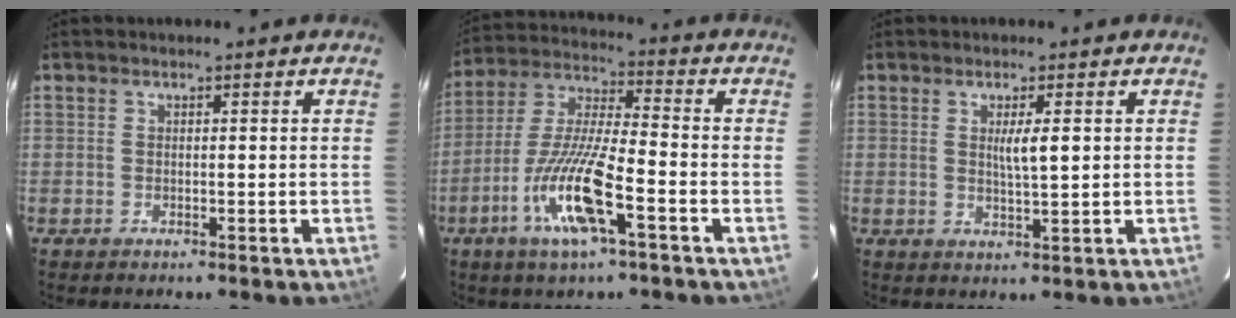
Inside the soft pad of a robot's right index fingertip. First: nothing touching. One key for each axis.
{"total": 13.8, "fx": -5.7, "fy": 1.5, "fz": 12.5, "tx": -0.257, "ty": -0.010, "tz": -0.108}
{"total": 3.2, "fx": 0.7, "fy": 0.2, "fz": 3.1, "tx": -0.054, "ty": -0.004, "tz": 0.012}